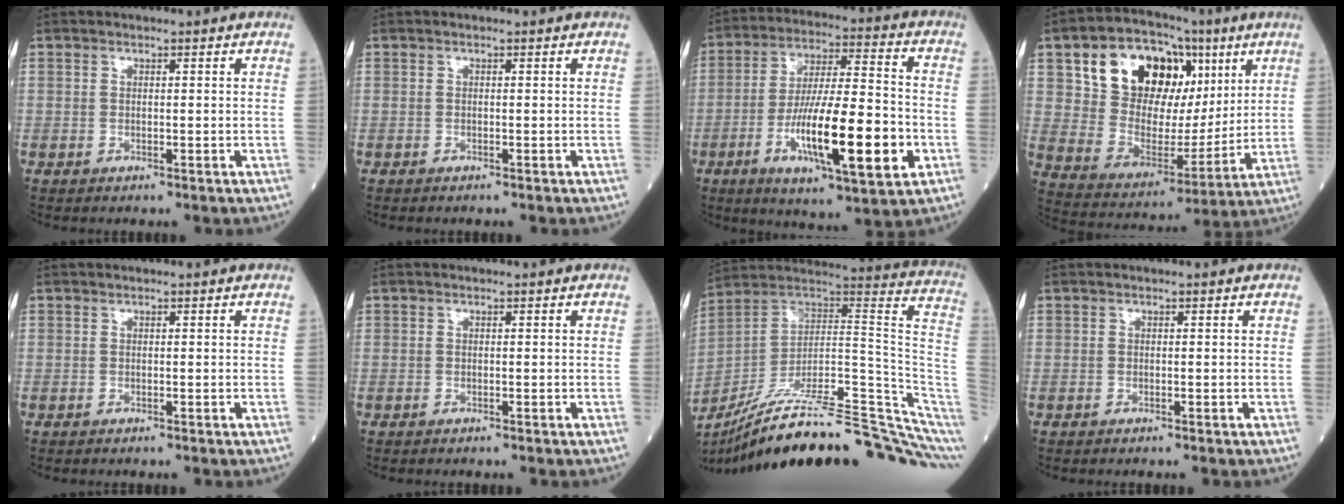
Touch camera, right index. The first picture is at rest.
{"total": 0.5, "force": [-0.3, 0.4, 0.3], "torque": [-0.014, 0.000, -0.005]}
{"total": 18.9, "force": [-5.6, 3.5, 17.8], "torque": [-0.322, -0.010, -0.088]}
{"total": 19.7, "force": [7.9, 12.4, 13.0], "torque": [-0.226, 0.046, 0.143]}
{"total": 0.0}
{"total": 0.6, "force": [-0.3, 0.4, 0.3], "torque": [-0.018, 0.003, -0.004]}
{"total": 30.1, "force": [-23.0, 2.2, 19.3], "torque": [-0.196, 0.028, -0.345]}
{"total": 0.5, "force": [-0.2, 0.4, 0.3], "torque": [-0.015, 0.001, -0.004]}